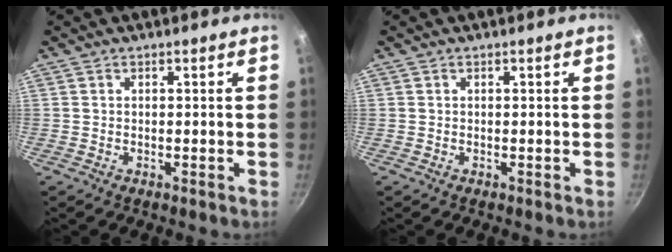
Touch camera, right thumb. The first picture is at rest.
{"total": 0.0}